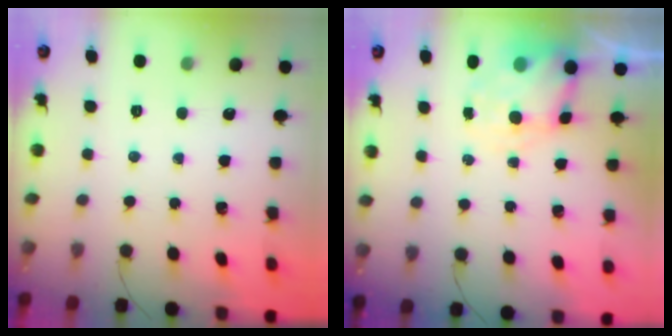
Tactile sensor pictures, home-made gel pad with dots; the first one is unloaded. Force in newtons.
{"total": 4.8, "press": 4.7, "slide": 1.0}